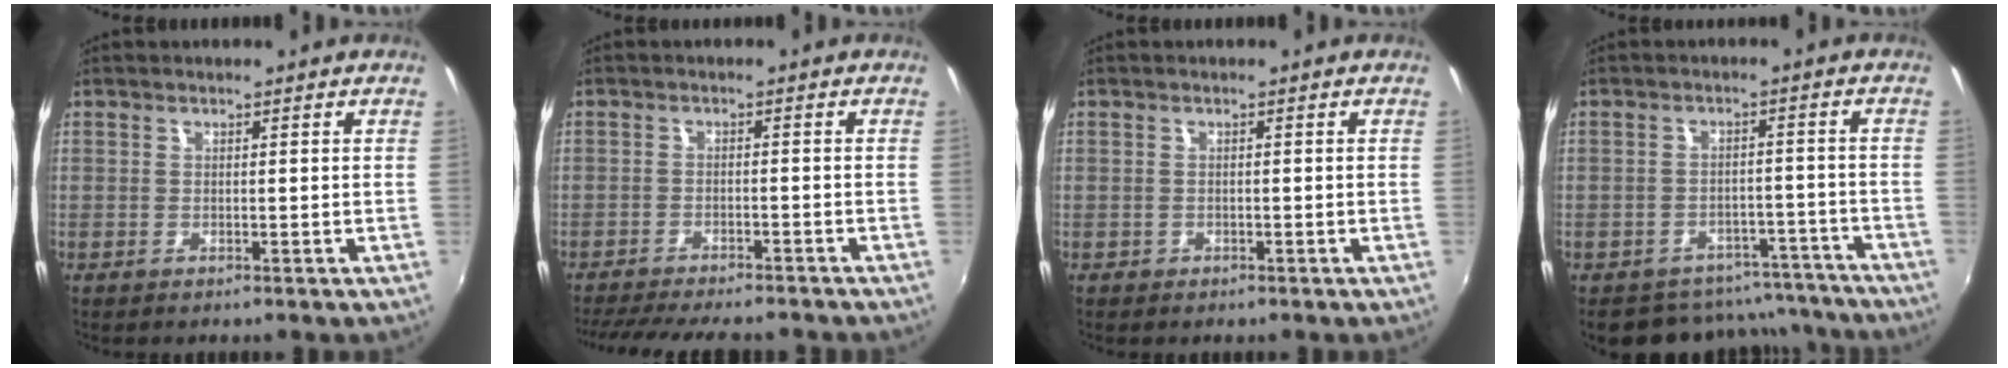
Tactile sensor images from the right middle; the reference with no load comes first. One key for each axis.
{"total": 14.7, "fx": -12.8, "fy": 3.3, "fz": 6.4, "tx": -0.137, "ty": -0.023, "tz": -0.189}
{"total": 1.3, "fx": -0.7, "fy": 1.1, "fz": 0.3, "tx": -0.010, "ty": -0.003, "tz": -0.008}
{"total": 14.3, "fx": -12.5, "fy": 6.4, "fz": 2.8, "tx": -0.056, "ty": 0.033, "tz": -0.147}